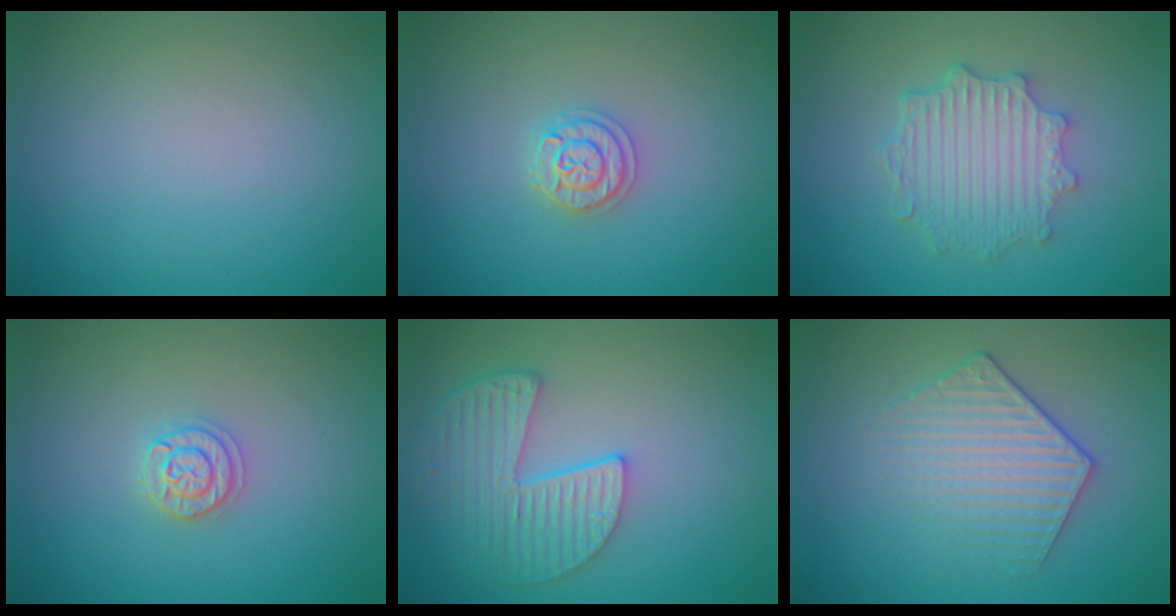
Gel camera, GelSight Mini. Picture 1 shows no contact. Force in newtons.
{"total": 2.0, "press": 2.0, "slide": 0.3}
{"total": 4.4, "press": 3.6, "slide": 2.6}
{"total": 1.7, "press": 1.7, "slide": 0.2}
{"total": 5.3, "press": 4.4, "slide": 3.0}
{"total": 3.6, "press": 3.2, "slide": 1.6}